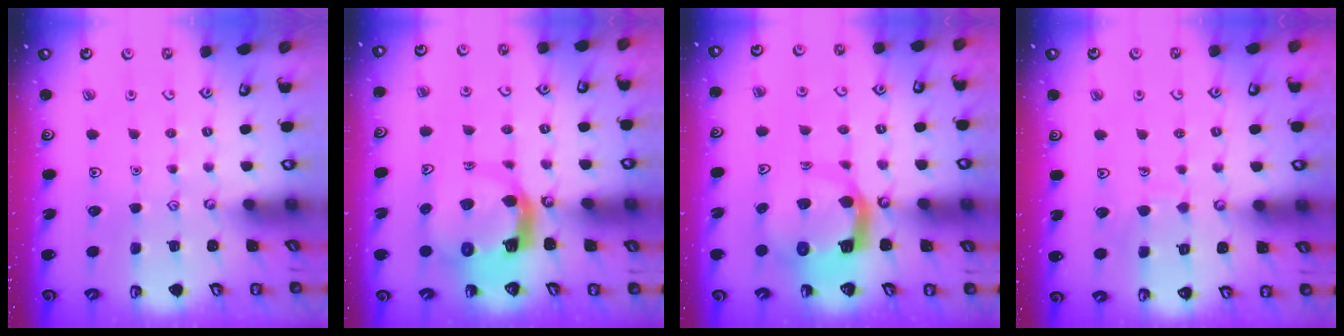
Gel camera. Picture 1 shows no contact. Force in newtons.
{"total": 8.4, "press": 8.3, "slide": 1.1}
{"total": 9.3, "press": 9.2, "slide": 1.2}
{"total": 5.9, "press": 5.9, "slide": 0.2}